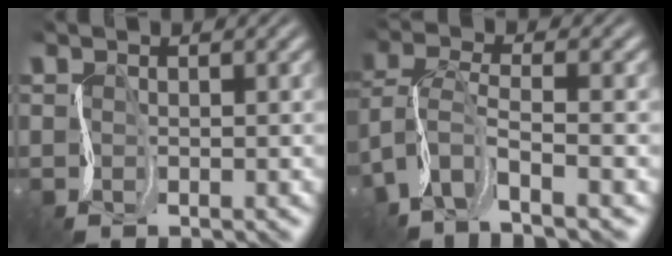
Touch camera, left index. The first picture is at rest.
{"total": 6.4, "force": [-3.2, 2.8, 4.8], "torque": [-0.107, -0.002, -0.072]}